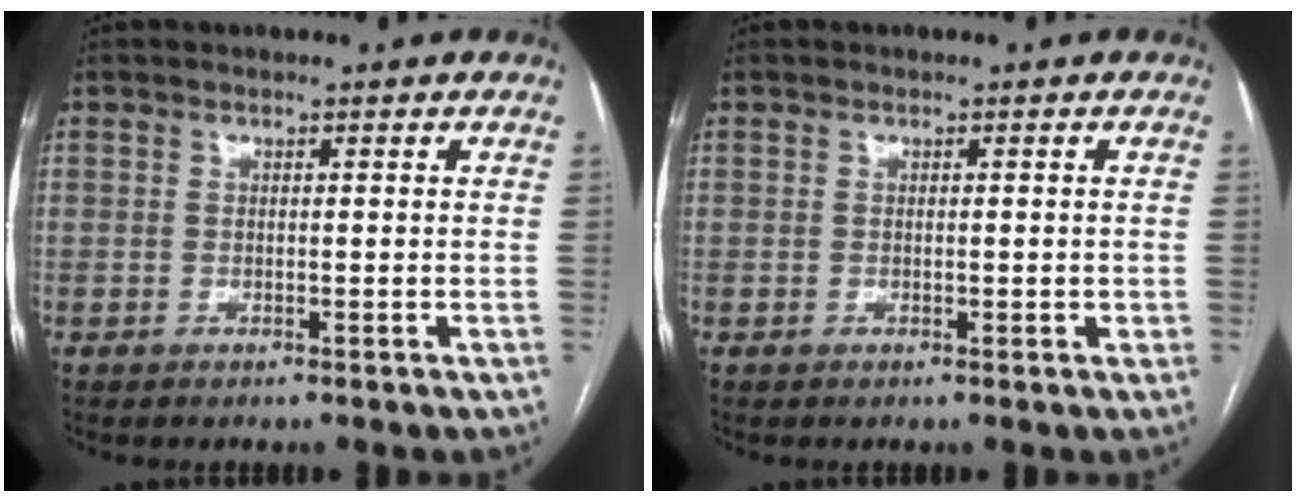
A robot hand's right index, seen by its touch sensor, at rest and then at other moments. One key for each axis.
{"total": 1.0, "fx": -0.1, "fy": 0.5, "fz": 0.9, "tx": -0.011, "ty": 0.002, "tz": 0.002}